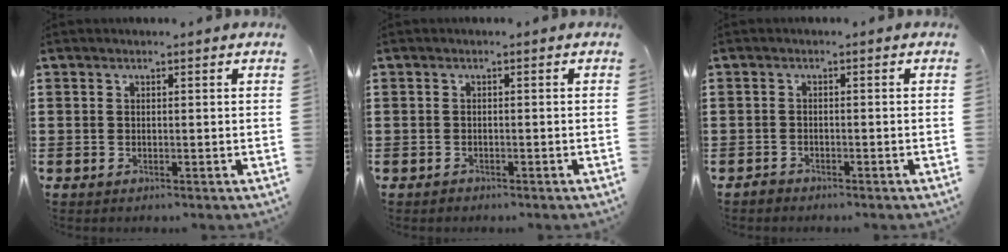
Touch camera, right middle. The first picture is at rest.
{"total": 0.5, "force": [-0.5, 0.2, 0.0], "torque": [-0.002, 0.001, -0.012]}
{"total": 1.1, "force": [-1.0, 0.3, 0.0], "torque": [-0.004, 0.002, -0.023]}